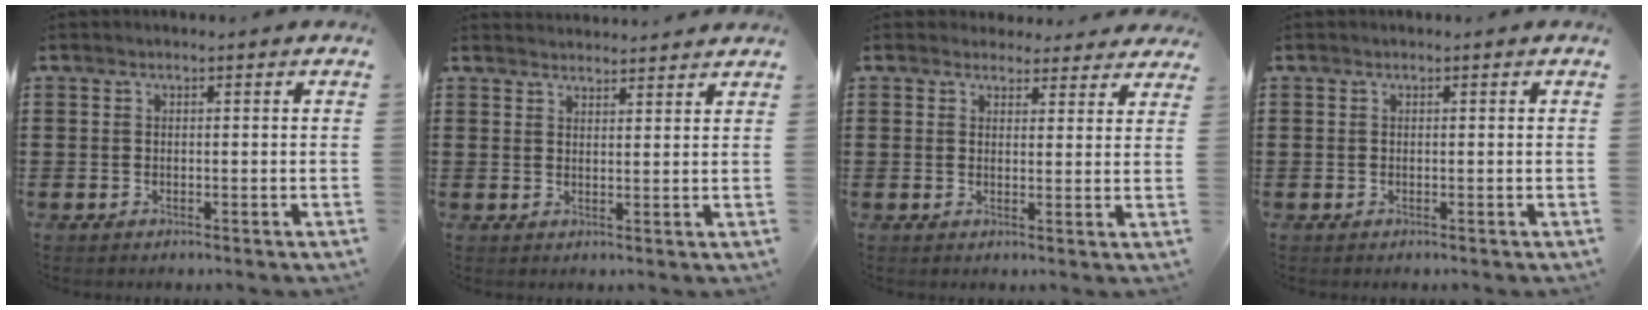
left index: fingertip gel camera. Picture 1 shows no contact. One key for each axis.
{"total": 2.3, "fx": 2.2, "fy": -0.1, "fz": -0.2, "tx": -0.003, "ty": -0.005, "tz": 0.043}
{"total": 3.3, "fx": 3.0, "fy": 1.3, "fz": 0.5, "tx": -0.011, "ty": -0.006, "tz": 0.055}
{"total": 0.0}